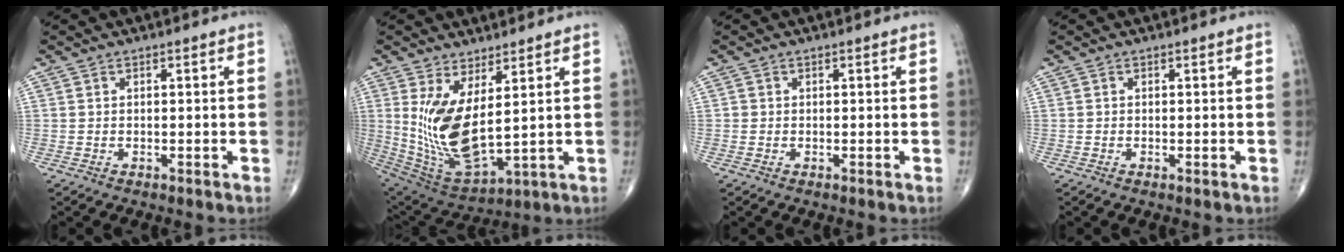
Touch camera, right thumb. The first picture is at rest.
{"total": 13.9, "force": [3.0, 5.5, 12.4], "torque": [-0.250, -0.037, 0.082]}
{"total": 0.5, "force": [0.0, 0.5, 0.0], "torque": [0.002, 0.003, -0.002]}
{"total": 0.0}